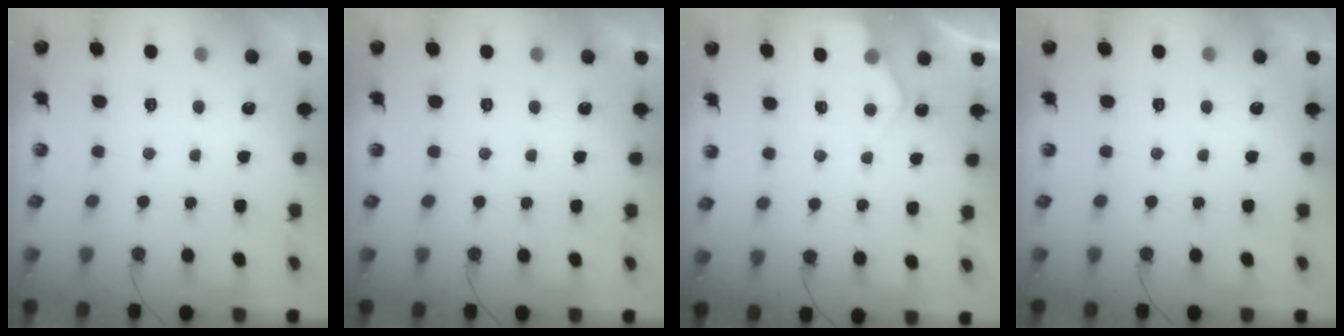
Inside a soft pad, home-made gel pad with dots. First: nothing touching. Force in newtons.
{"total": 0.0}
{"total": 4.4, "press": 4.3, "slide": 0.6}
{"total": 0.0}